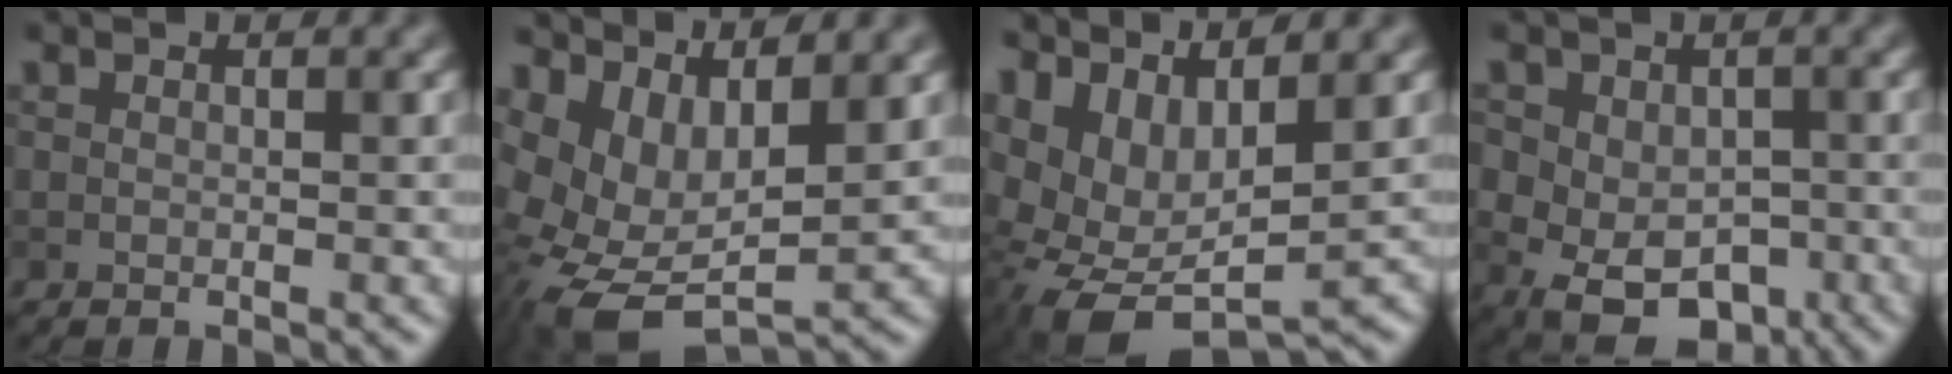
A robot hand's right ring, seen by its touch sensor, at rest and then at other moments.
{"total": 10.0, "force": [1.2, 6.0, 7.9], "torque": [-0.157, -0.017, 0.039]}
{"total": 10.2, "force": [0.8, 6.3, 8.0], "torque": [-0.161, -0.017, 0.036]}
{"total": 7.9, "force": [-1.7, 6.0, 4.7], "torque": [-0.063, -0.016, -0.025]}